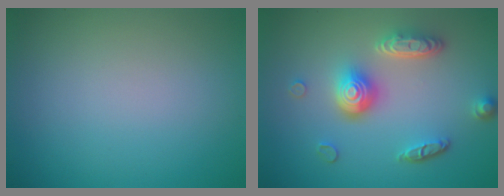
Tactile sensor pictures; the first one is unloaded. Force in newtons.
{"total": 4.8, "press": 3.7, "slide": 3.1}